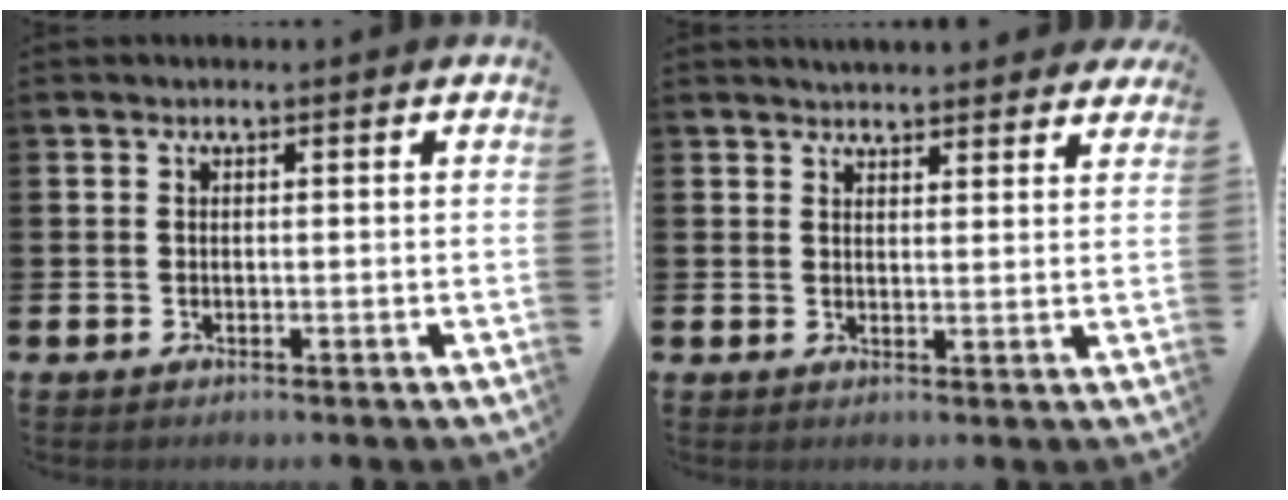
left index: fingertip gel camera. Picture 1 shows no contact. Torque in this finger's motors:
{"motor_torque": [1.07, -1.07, 0.63, 0.17]}